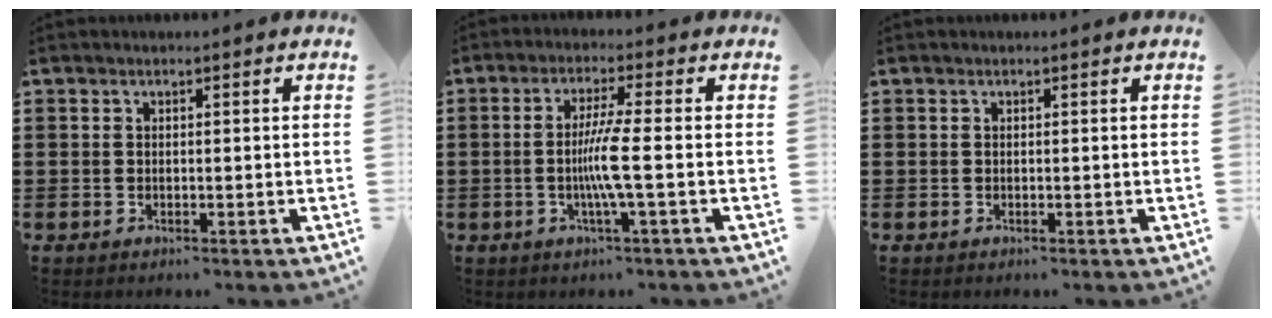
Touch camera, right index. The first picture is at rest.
{"total": 5.9, "force": [-1.1, -0.5, 5.8], "torque": [-0.117, -0.015, -0.028]}
{"total": 0.0}